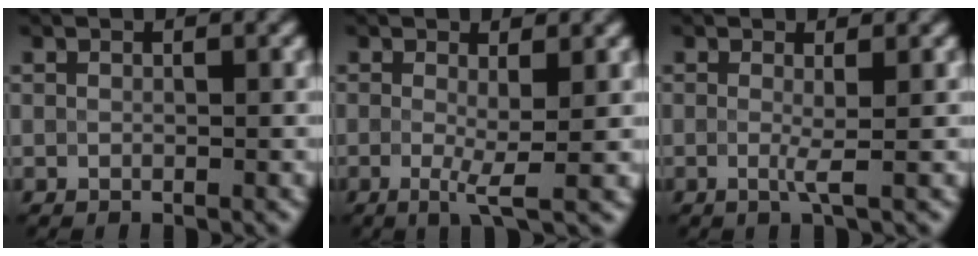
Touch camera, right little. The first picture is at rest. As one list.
[{"total": 2.8, "force": [-0.3, 0.3, 2.8], "torque": [-0.055, -0.013, -0.005]}, {"total": 1.4, "force": [-0.1, 0.1, 1.4], "torque": [-0.031, -0.008, -0.005]}]